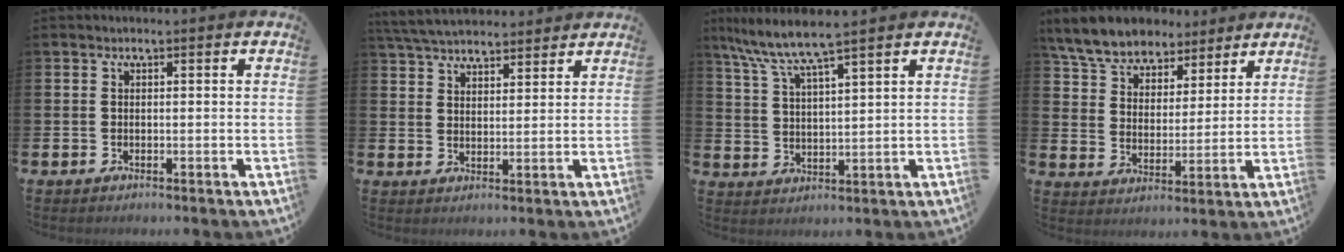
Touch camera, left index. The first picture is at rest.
{"total": 5.2, "force": [5.1, 1.1, 0.8], "torque": [-0.034, -0.020, 0.093]}
{"total": 6.4, "force": [5.7, -0.2, 2.9], "torque": [-0.083, -0.026, 0.098]}
{"total": 8.0, "force": [7.4, 2.9, 1.4], "torque": [-0.073, -0.035, 0.136]}